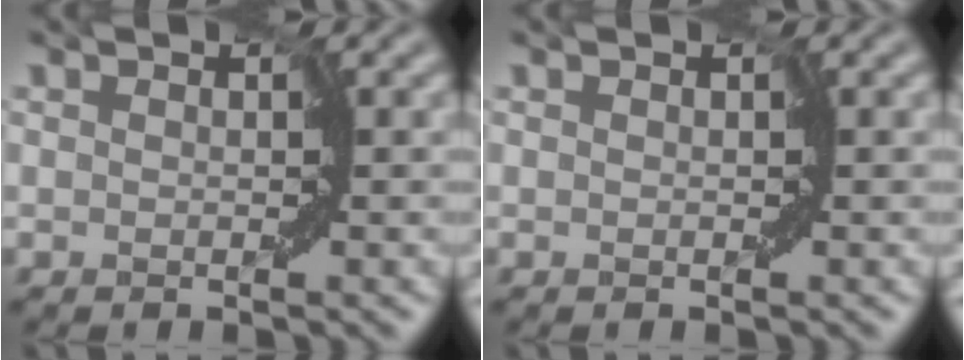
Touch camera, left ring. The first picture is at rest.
{"total": 0.0}